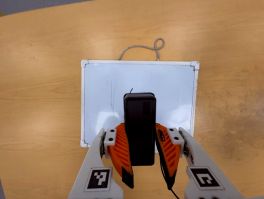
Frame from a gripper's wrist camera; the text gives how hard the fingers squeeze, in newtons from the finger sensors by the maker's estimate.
{"total": 7.8, "left": 6.4, "right": 9.3}